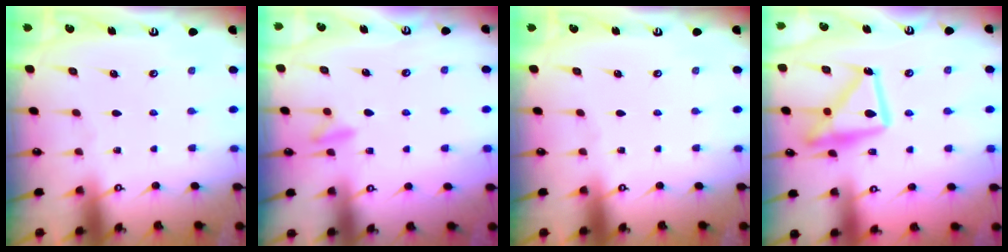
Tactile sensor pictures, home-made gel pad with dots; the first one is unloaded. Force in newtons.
{"total": 9.0, "press": 8.9, "slide": 1.3}
{"total": 0.0}
{"total": 15.3, "press": 15.3, "slide": 1.2}